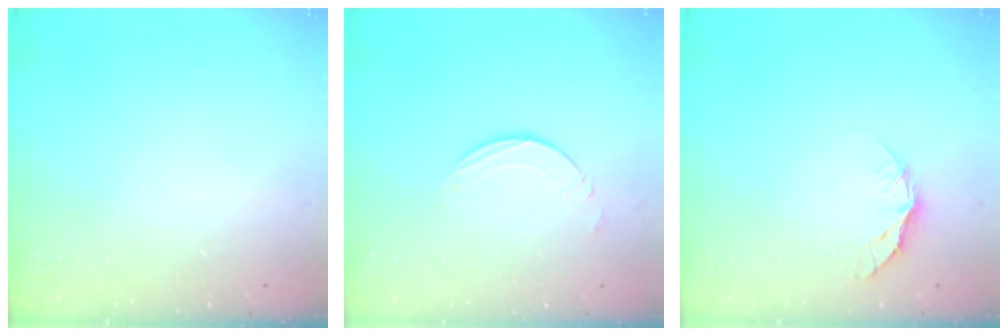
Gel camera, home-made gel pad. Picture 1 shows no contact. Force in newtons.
{"total": 2.0, "press": 1.9, "slide": 0.3}
{"total": 8.1, "press": 8.1, "slide": 0.7}